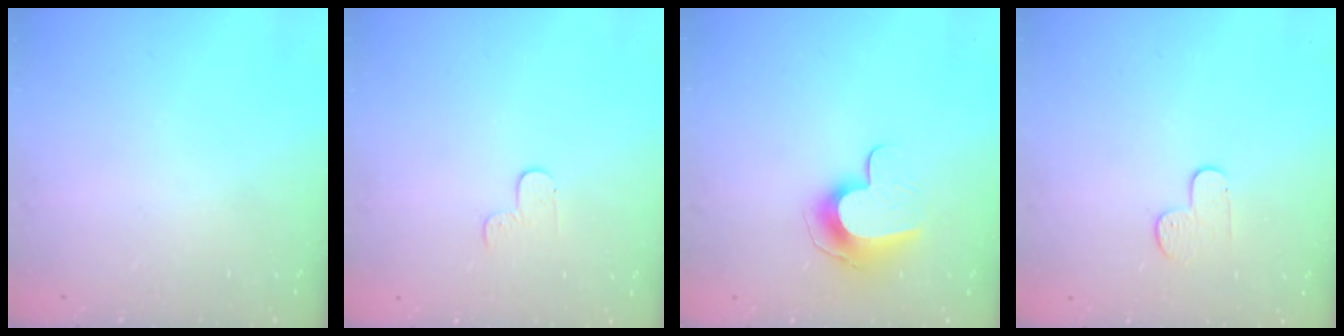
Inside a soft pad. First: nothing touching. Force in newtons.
{"total": 3.3, "press": 3.3, "slide": 0.4}
{"total": 10.4, "press": 10.4, "slide": 0.5}
{"total": 6.2, "press": 6.2, "slide": 0.6}